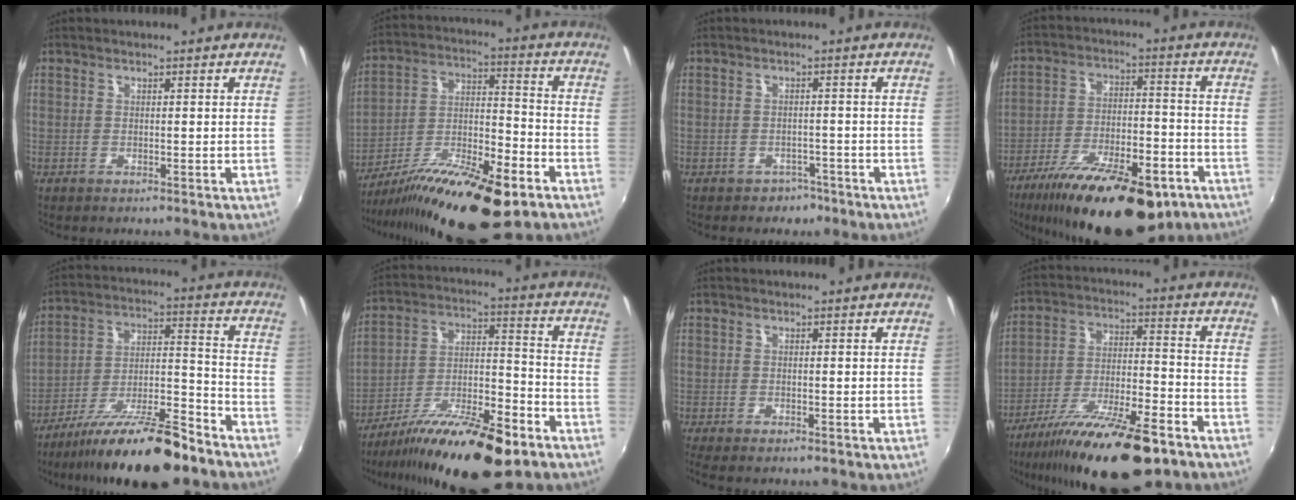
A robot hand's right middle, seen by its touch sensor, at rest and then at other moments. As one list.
[{"total": 21.5, "force": [-13.3, 5.8, 15.9], "torque": [-0.275, -0.023, -0.224]}, {"total": 2.9, "force": [-2.0, 2.1, 0.2], "torque": [-0.010, 0.001, -0.027]}, {"total": 23.6, "force": [-16.0, 8.4, 15.2], "torque": [-0.263, -0.033, -0.234]}, {"total": 19.1, "force": [-14.7, 3.6, 11.7], "torque": [-0.207, -0.021, -0.237]}, {"total": 20.7, "force": [-14.0, 5.0, 14.3], "torque": [-0.246, -0.024, -0.228]}, {"total": 1.8, "force": [-1.2, -0.2, 1.2], "torque": [-0.023, -0.010, -0.018]}, {"total": 21.3, "force": [-15.3, 5.0, 14.0], "torque": [-0.251, -0.042, -0.246]}]